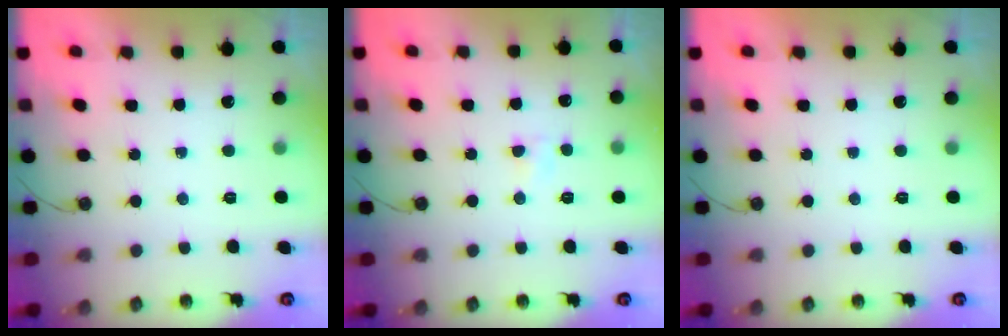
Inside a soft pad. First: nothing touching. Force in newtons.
{"total": 2.5, "press": 2.5, "slide": 0.4}
{"total": 0.0}